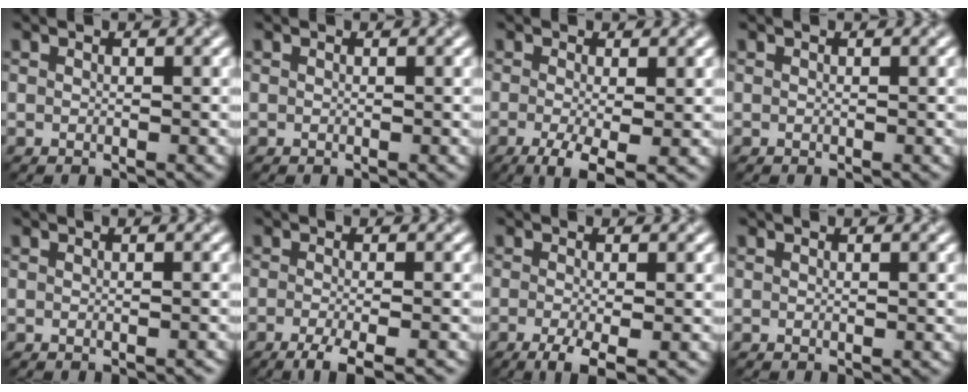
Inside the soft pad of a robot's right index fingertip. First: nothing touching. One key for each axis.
{"total": 0.0}
{"total": 4.2, "fx": -1.4, "fy": 1.0, "fz": 3.8, "tx": -0.073, "ty": -0.009, "tz": -0.026}
{"total": 0.0}
{"total": 0.5, "fx": -0.5, "fy": 0.1, "fz": 0.2, "tx": -0.001, "ty": 0.001, "tz": -0.006}
{"total": 4.0, "fx": -2.5, "fy": 0.8, "fz": 3.0, "tx": -0.043, "ty": -0.005, "tz": -0.049}
{"total": 3.3, "fx": -1.6, "fy": 0.7, "fz": 2.8, "tx": -0.051, "ty": -0.006, "tz": -0.036}
{"total": 0.0}